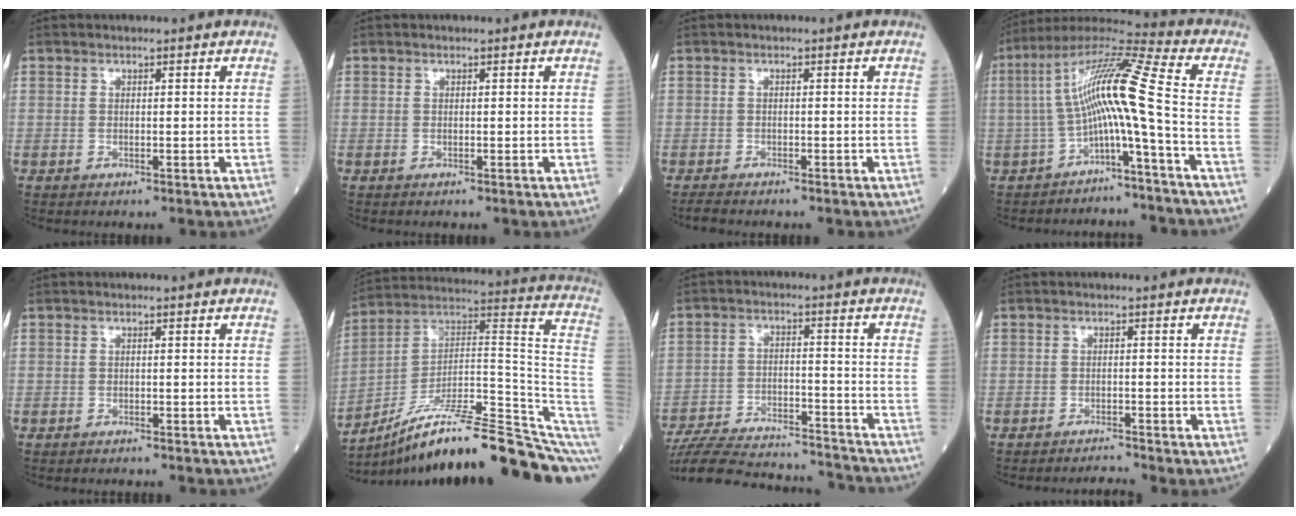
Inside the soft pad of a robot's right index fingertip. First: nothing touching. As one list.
[{"total": 0.0}, {"total": 1.9, "force": [-1.8, 0.2, 0.5], "torque": [-0.014, -0.007, -0.030]}, {"total": 12.0, "force": [-2.4, -0.8, 11.7], "torque": [-0.214, 0.038, -0.050]}, {"total": 1.1, "force": [-1.1, 0.1, 0.2], "torque": [-0.006, -0.003, -0.015]}, {"total": 23.5, "force": [-15.9, 2.7, 17.1], "torque": [-0.177, 0.058, -0.253]}, {"total": 19.7, "force": [-18.8, 2.6, 5.3], "torque": [-0.122, -0.006, -0.281]}, {"total": 1.9, "force": [-1.8, -0.7, -0.3], "torque": [0.005, -0.010, -0.027]}]